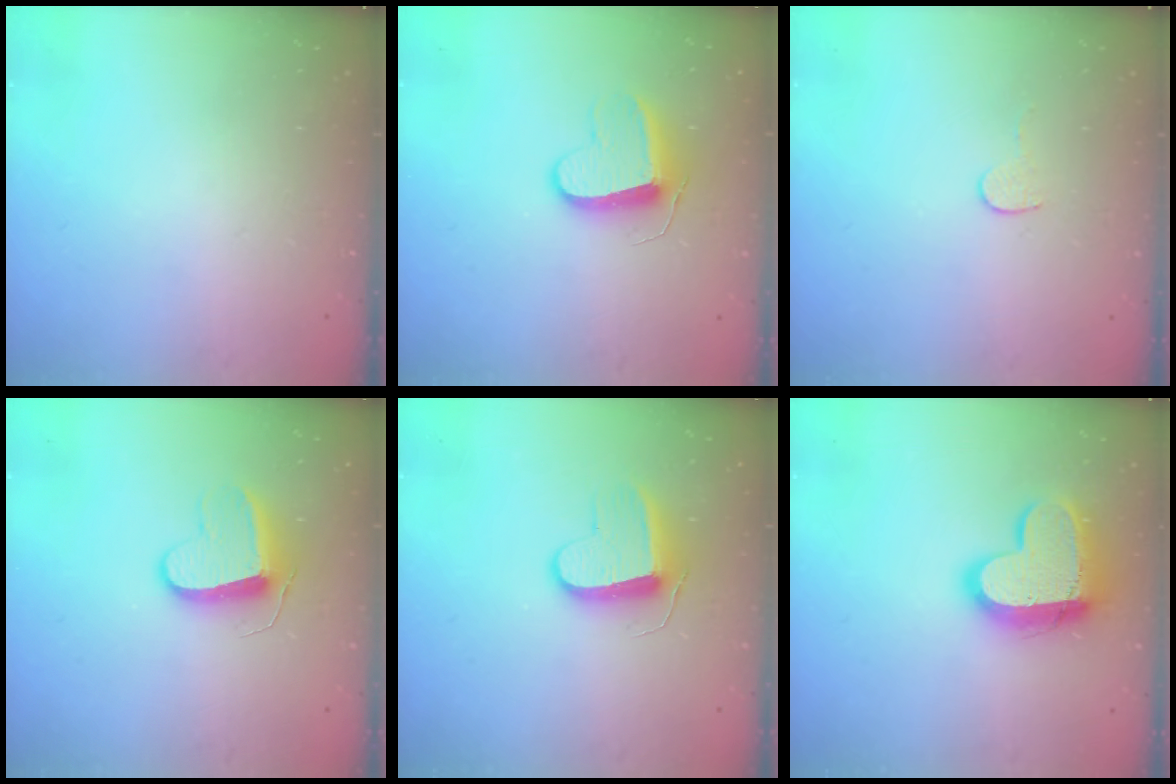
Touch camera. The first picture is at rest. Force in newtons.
{"total": 9.7, "press": 9.7, "slide": 0.4}
{"total": 4.7, "press": 4.7, "slide": 0.4}
{"total": 9.7, "press": 9.7, "slide": 0.4}
{"total": 9.6, "press": 9.6, "slide": 0.2}
{"total": 16.2, "press": 16.2, "slide": 1.4}